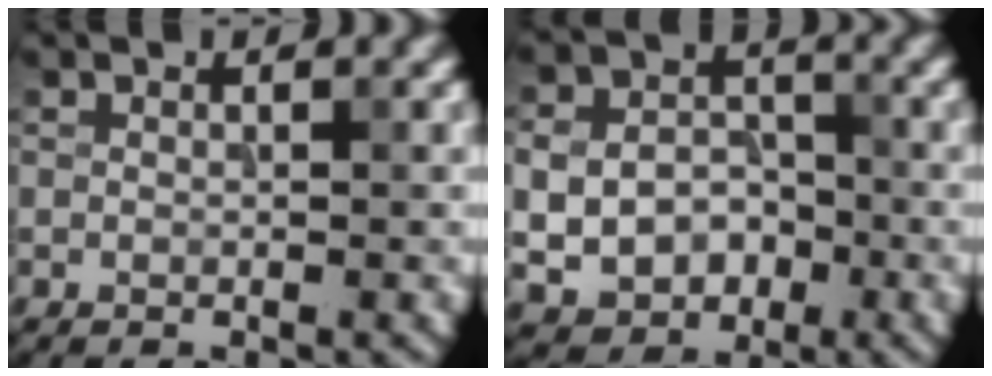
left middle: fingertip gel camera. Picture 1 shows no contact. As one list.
[{"total": 6.2, "force": [-1.3, 5.0, 3.5], "torque": [-0.064, -0.012, -0.027]}]